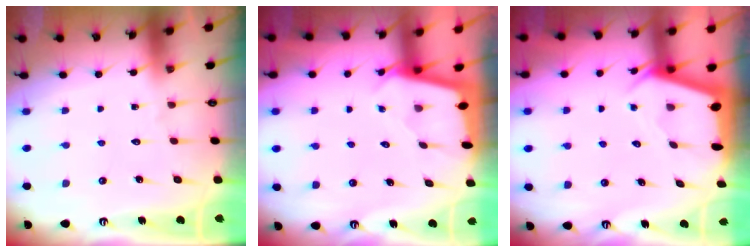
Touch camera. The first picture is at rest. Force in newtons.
{"total": 1.7, "press": 1.6, "slide": 0.1}
{"total": 2.4, "press": 2.4, "slide": 0.4}